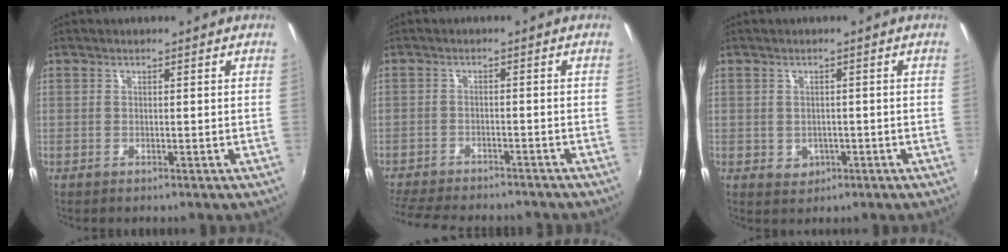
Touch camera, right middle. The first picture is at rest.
{"total": 13.1, "force": [-11.5, 3.4, 5.3], "torque": [-0.129, -0.024, -0.177]}
{"total": 3.1, "force": [-0.6, 2.8, 1.2], "torque": [-0.024, -0.001, -0.003]}